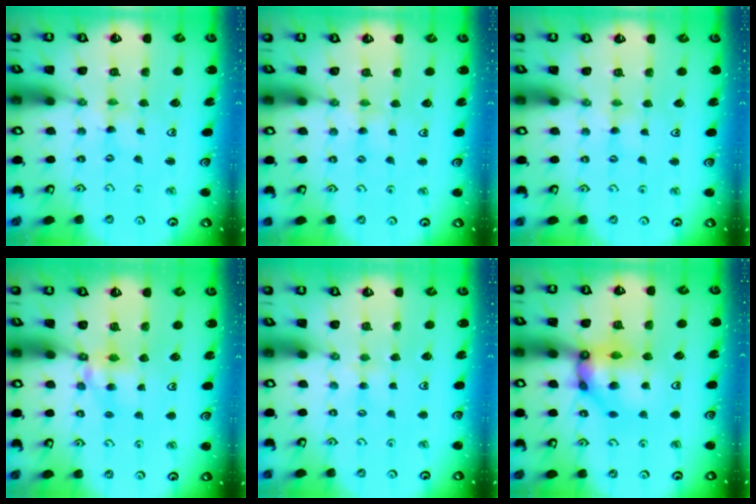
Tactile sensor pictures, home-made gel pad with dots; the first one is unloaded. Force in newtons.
{"total": 2.6, "press": 2.6, "slide": 0.4}
{"total": 2.8, "press": 2.8, "slide": 0.3}
{"total": 5.8, "press": 5.8, "slide": 0.3}
{"total": 2.1, "press": 2.1, "slide": 0.4}
{"total": 12.3, "press": 12.2, "slide": 1.8}